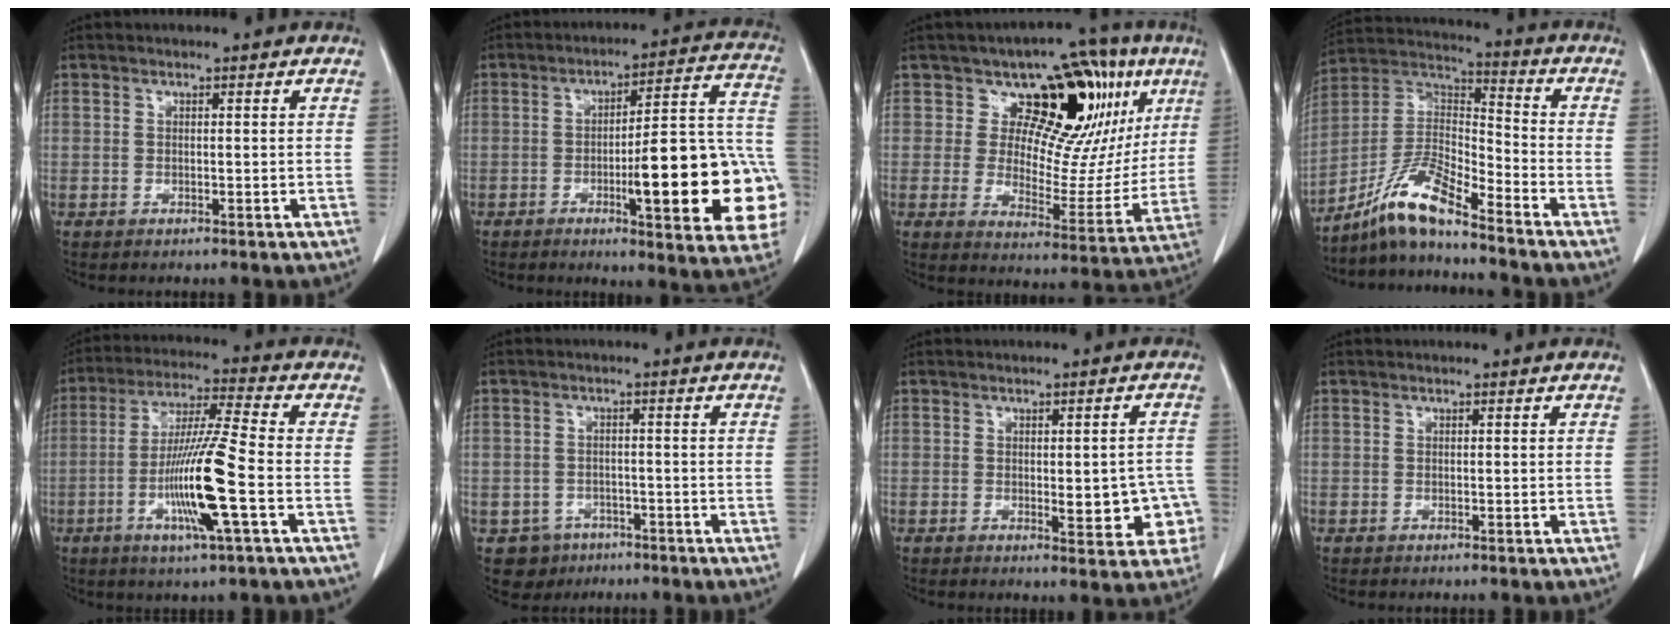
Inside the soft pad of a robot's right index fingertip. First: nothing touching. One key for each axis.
{"total": 21.8, "fx": -5.3, "fy": 3.3, "fz": 20.9, "tx": -0.185, "ty": 0.024, "tz": -0.059}
{"total": 17.7, "fx": 8.5, "fy": 9.4, "fz": 12.4, "tx": -0.130, "ty": 0.014, "tz": 0.118}
{"total": 10.7, "fx": -8.7, "fy": 0.9, "fz": 6.2, "tx": -0.131, "ty": 0.010, "tz": -0.167}
{"total": 13.0, "fx": -3.7, "fy": -0.5, "fz": 12.5, "tx": -0.244, "ty": -0.010, "tz": -0.073}
{"total": 4.9, "fx": -2.6, "fy": 4.1, "fz": 0.2, "tx": -0.001, "ty": 0.011, "tz": -0.034}
{"total": 7.0, "fx": -1.5, "fy": 2.7, "fz": 6.3, "tx": -0.058, "ty": 0.012, "tz": -0.009}
{"total": 0.0}